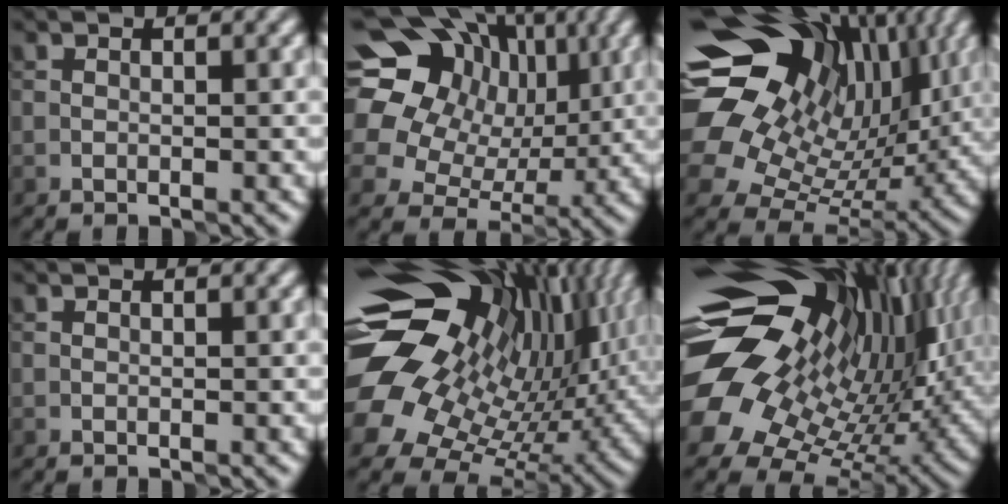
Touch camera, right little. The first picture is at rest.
{"total": 18.2, "force": [6.6, 15.2, 7.6], "torque": [-0.191, 0.051, 0.089]}
{"total": 18.6, "force": [7.2, 12.8, 11.5], "torque": [-0.250, 0.040, 0.132]}
{"total": 0.0}
{"total": 17.5, "force": [5.7, 10.8, 12.5], "torque": [-0.226, 0.013, 0.110]}
{"total": 17.9, "force": [4.9, 10.0, 13.9], "torque": [-0.248, 0.003, 0.102]}